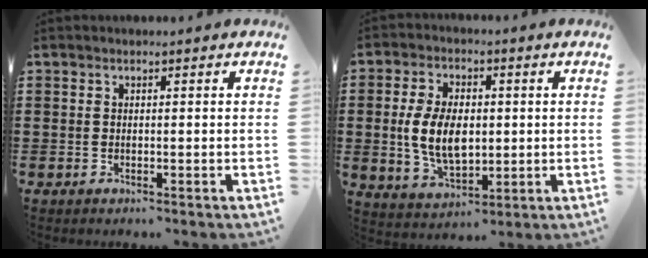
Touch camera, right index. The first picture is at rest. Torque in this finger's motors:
{"motor_torque": [1.51, -0.50, 0.76, 0.13]}